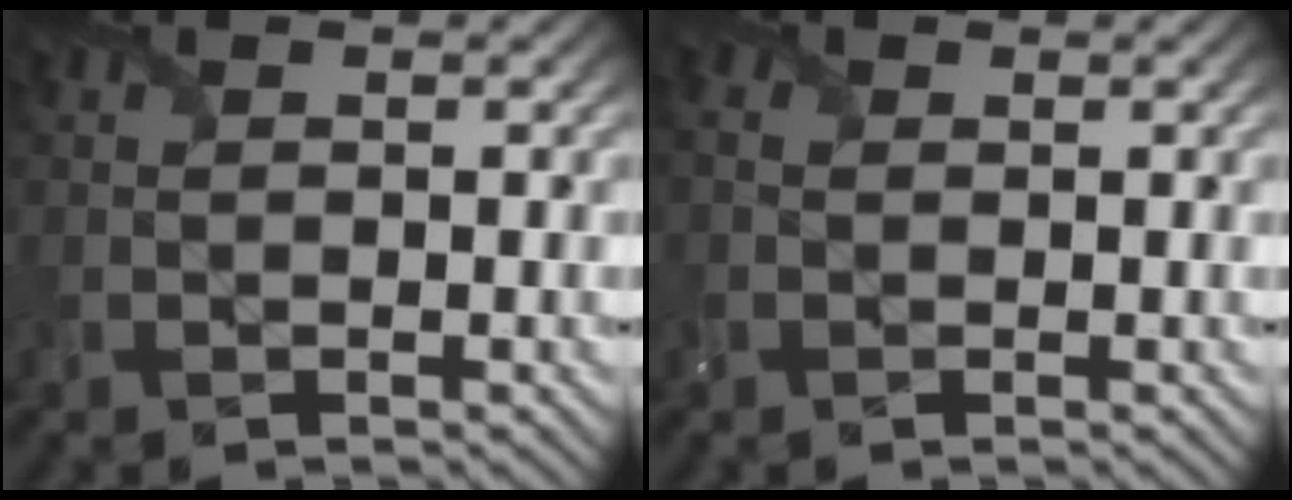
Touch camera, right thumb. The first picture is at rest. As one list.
[{"total": 1.8, "force": [0.0, 1.5, 1.1], "torque": [-0.032, -0.002, 0.000]}]